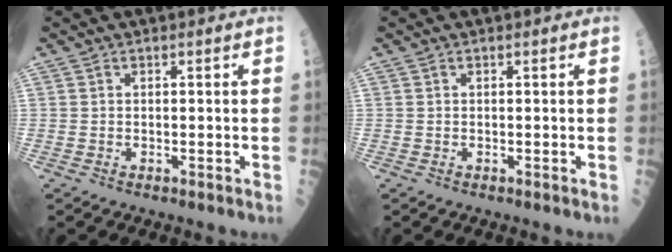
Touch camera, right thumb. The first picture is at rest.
{"total": 0.0}